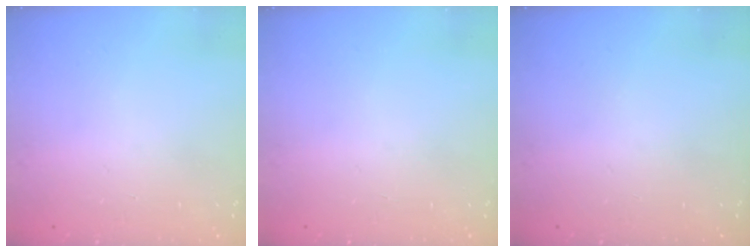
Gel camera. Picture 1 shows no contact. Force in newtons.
{"total": 0.0}
{"total": 0.0}